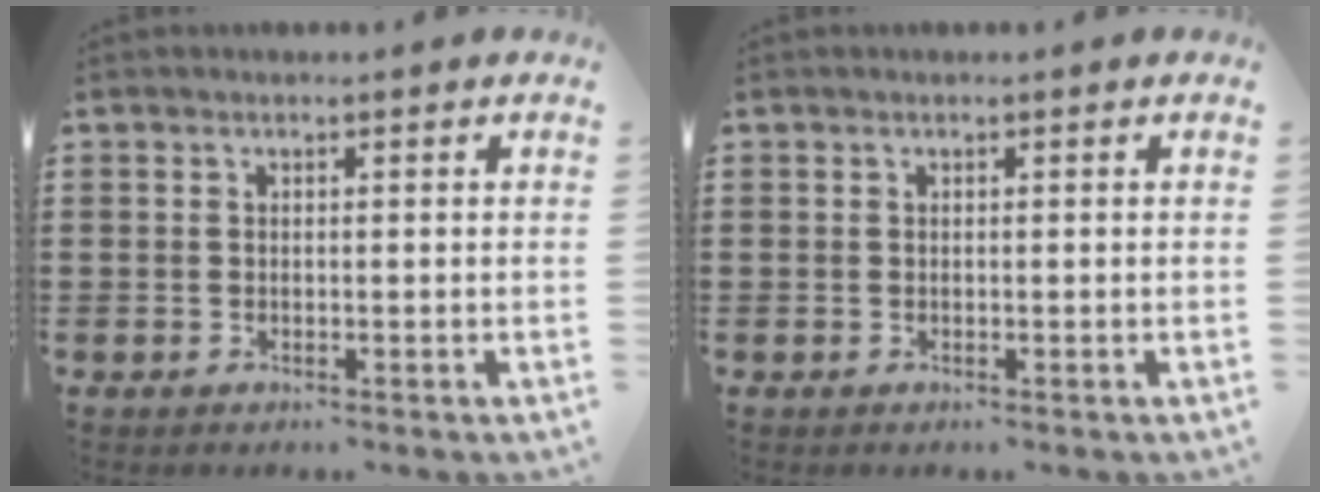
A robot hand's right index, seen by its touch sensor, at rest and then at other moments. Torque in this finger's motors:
{"motor_torque": [-0.71, 1.08, -0.02, 0.00]}